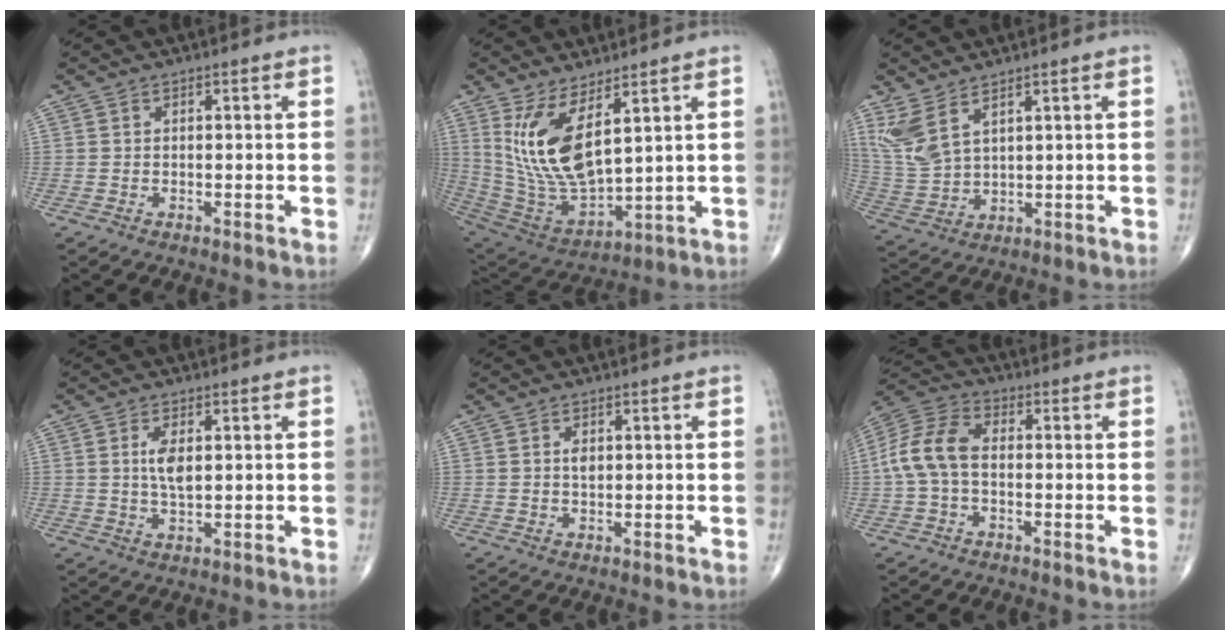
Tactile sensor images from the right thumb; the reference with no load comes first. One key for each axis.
{"total": 14.6, "fx": 6.0, "fy": 5.8, "fz": 12.0, "tx": -0.235, "ty": -0.044, "tz": 0.142}
{"total": 7.5, "fx": 4.7, "fy": 2.8, "fz": 5.1, "tx": -0.117, "ty": -0.020, "tz": 0.114}
{"total": 4.4, "fx": 1.0, "fy": 1.9, "fz": 3.9, "tx": -0.073, "ty": -0.009, "tz": 0.021}
{"total": 1.6, "fx": 0.4, "fy": 0.9, "fz": 1.2, "tx": -0.019, "ty": -0.002, "tz": 0.008}
{"total": 9.7, "fx": -0.6, "fy": 6.1, "fz": 7.6, "tx": -0.158, "ty": 0.029, "tz": -0.023}